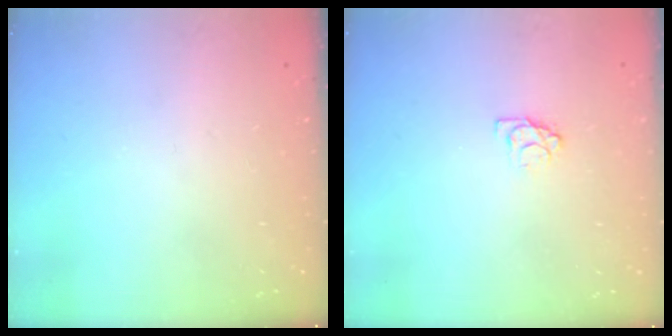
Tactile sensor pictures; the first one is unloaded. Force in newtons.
{"total": 3.6, "press": 3.6, "slide": 0.4}